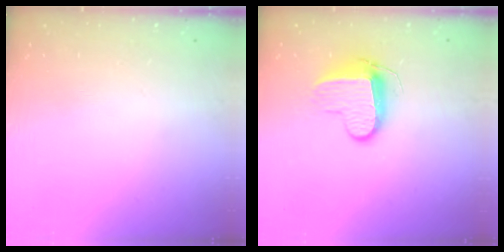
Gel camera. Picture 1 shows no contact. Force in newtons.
{"total": 9.7, "press": 9.7, "slide": 0.4}